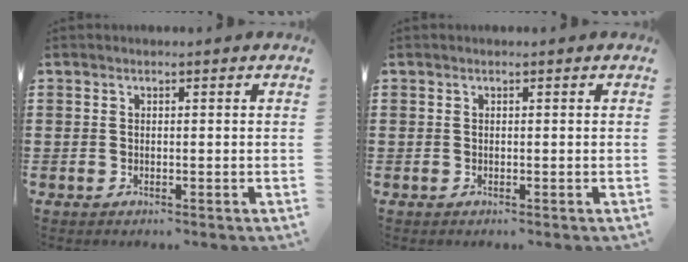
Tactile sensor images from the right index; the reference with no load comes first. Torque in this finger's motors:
{"motor_torque": [0.00, 0.00, 0.00, 0.00]}